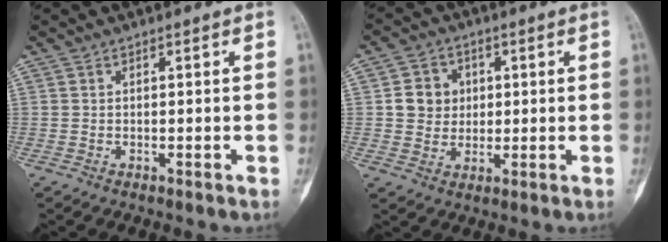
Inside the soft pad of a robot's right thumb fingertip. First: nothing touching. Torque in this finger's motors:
{"motor_torque": [0.45, 0.62, 0.17, -0.22, -0.03]}